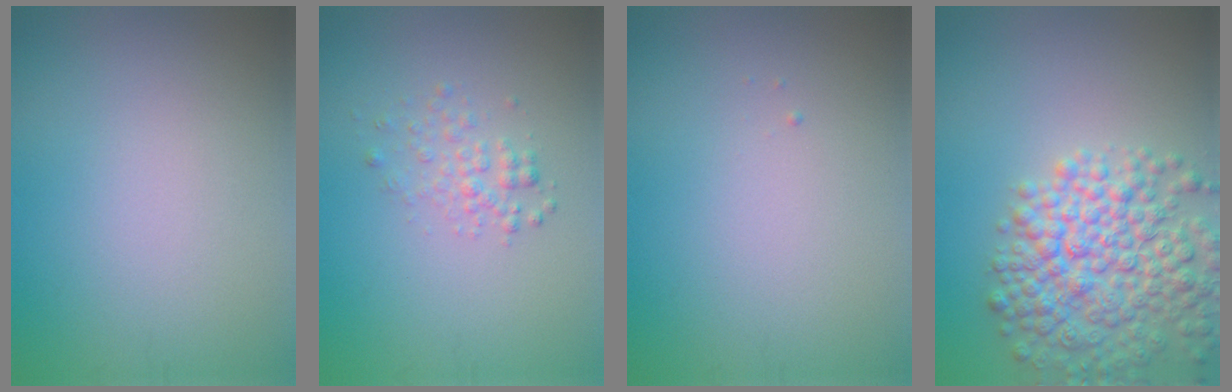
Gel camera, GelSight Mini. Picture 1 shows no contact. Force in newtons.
{"total": 1.7, "press": 1.7, "slide": 0.1}
{"total": 0.0}
{"total": 7.7, "press": 7.7, "slide": 0.4}